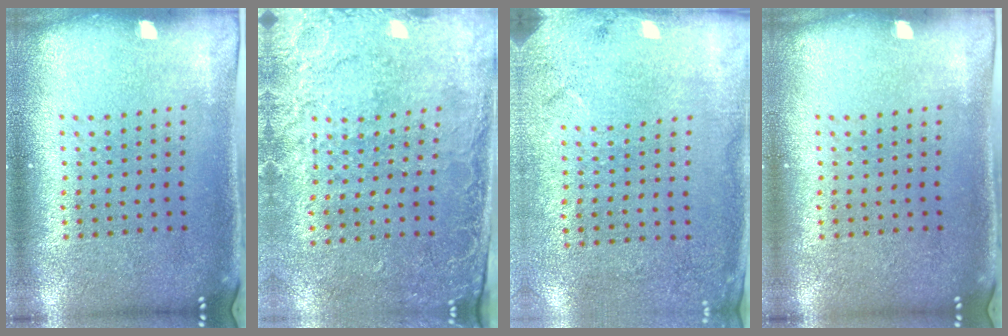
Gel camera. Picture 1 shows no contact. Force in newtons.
{"total": 2.7, "press": 2.2, "slide": 1.5}
{"total": 2.7, "press": 2.2, "slide": 1.6}
{"total": 0.0}